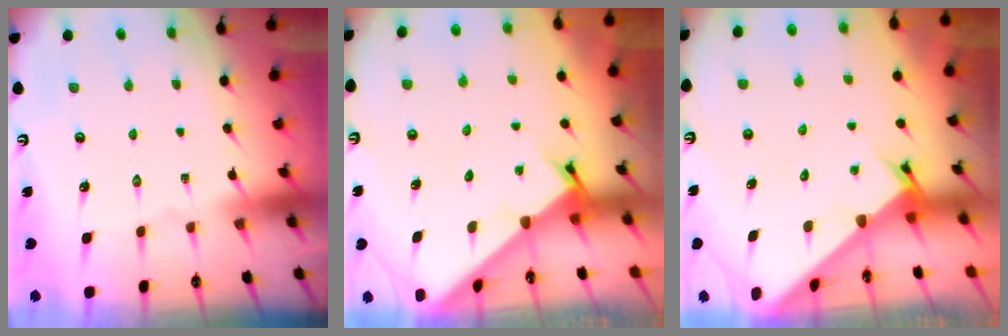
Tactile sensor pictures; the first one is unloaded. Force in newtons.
{"total": 2.0, "press": 2.0, "slide": 0.2}
{"total": 2.8, "press": 2.8, "slide": 0.3}